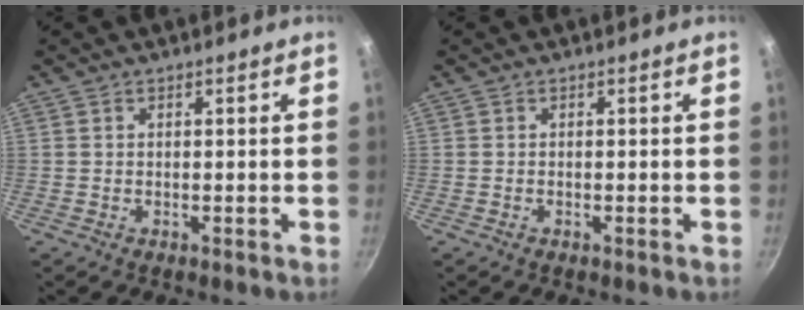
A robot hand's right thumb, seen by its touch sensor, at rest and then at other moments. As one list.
[{"total": 0.0}]